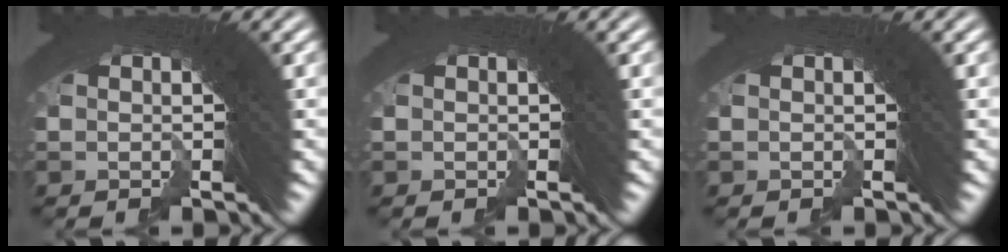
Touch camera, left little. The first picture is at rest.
{"total": 0.0}
{"total": 0.0}